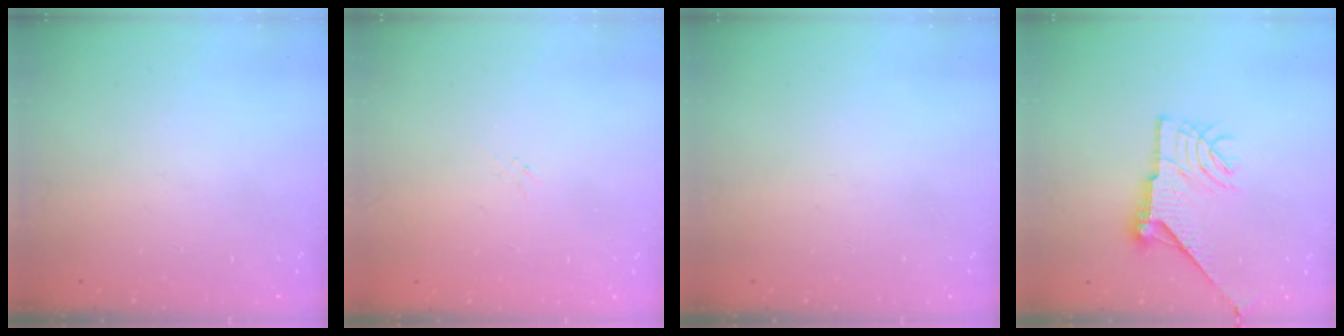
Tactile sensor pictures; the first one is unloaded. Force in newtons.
{"total": 0.9, "press": 0.8, "slide": 0.4}
{"total": 0.0}
{"total": 13.8, "press": 13.8, "slide": 0.6}